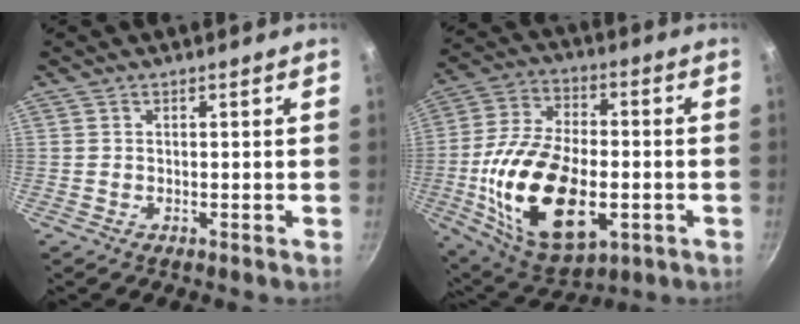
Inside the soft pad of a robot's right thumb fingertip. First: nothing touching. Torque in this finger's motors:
{"motor_torque": [-0.03, 1.87, 2.12, -0.64, 0.62]}